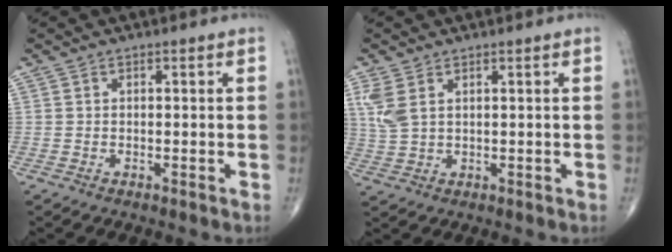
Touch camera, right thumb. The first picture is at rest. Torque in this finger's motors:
{"motor_torque": [1.03, 0.86, 0.89, 0.26, 0.12]}